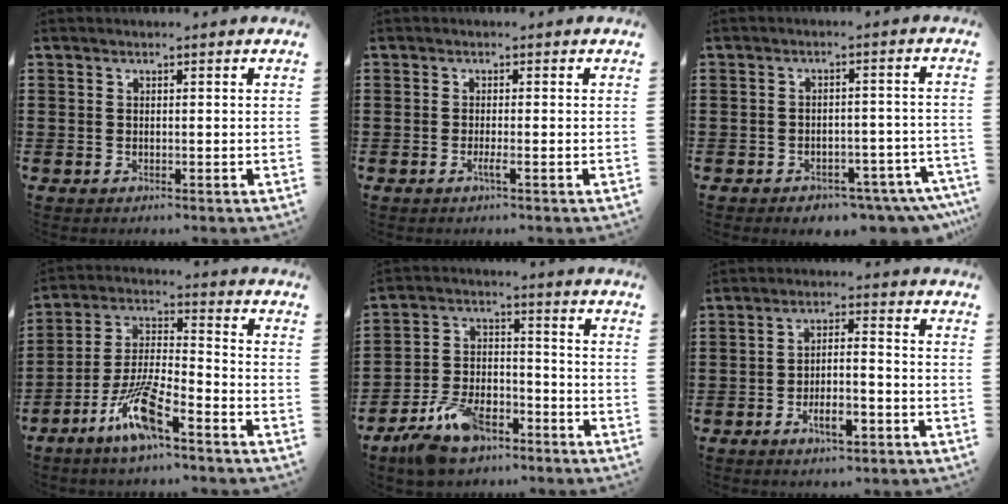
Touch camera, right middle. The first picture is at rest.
{"total": 1.3, "force": [-0.6, 0.0, 1.1], "torque": [-0.019, -0.001, -0.011]}
{"total": 3.8, "force": [-3.5, 1.0, 1.0], "torque": [-0.015, 0.011, -0.068]}
{"total": 9.3, "force": [-6.1, 1.5, 6.8], "torque": [-0.162, -0.009, -0.120]}
{"total": 9.1, "force": [-6.9, 3.9, 4.4], "torque": [-0.096, 0.016, -0.133]}
{"total": 5.1, "force": [-2.9, 1.5, 3.9], "torque": [-0.071, 0.005, -0.055]}